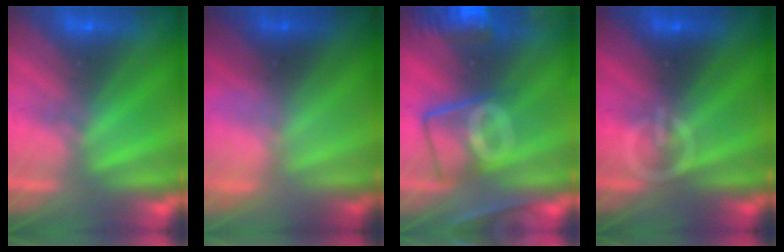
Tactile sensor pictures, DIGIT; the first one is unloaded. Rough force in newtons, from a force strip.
{"total": 2.4}
{"total": 8.1}
{"total": 3.4}